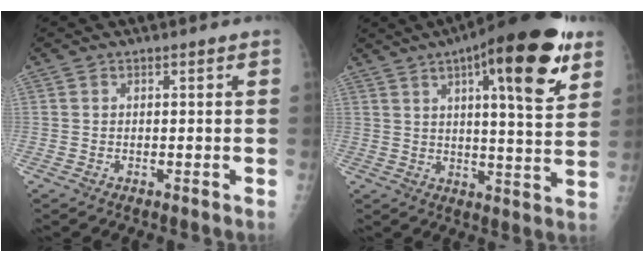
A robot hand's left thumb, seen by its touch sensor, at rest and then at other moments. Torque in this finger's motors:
{"motor_torque": [0.49, 0.66, 1.33, -1.45, 0.16]}